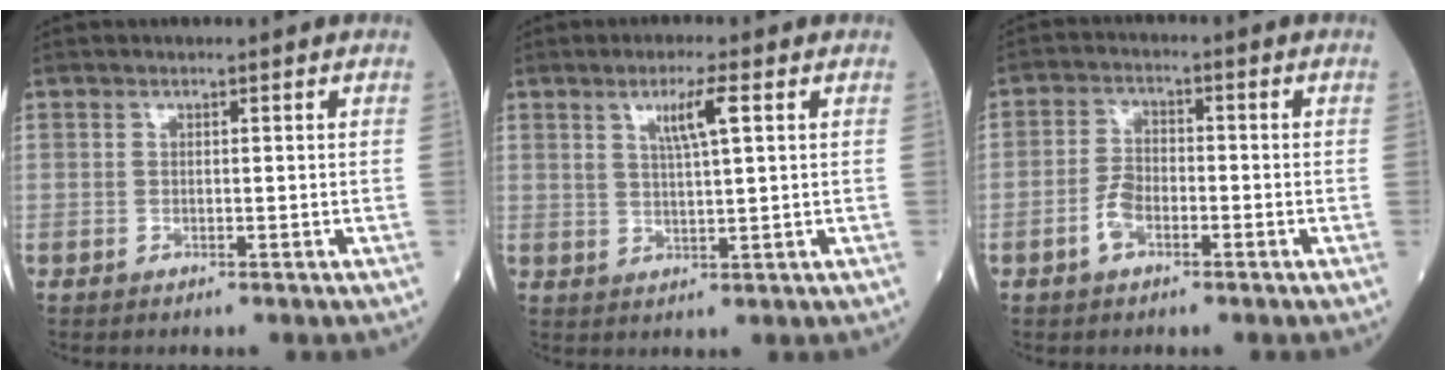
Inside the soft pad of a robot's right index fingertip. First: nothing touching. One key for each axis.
{"total": 4.8, "fx": 2.0, "fy": 0.2, "fz": 4.3, "tx": -0.079, "ty": 0.000, "tz": 0.037}
{"total": 4.2, "fx": -1.9, "fy": 2.3, "fz": 2.9, "tx": -0.062, "ty": 0.007, "tz": -0.040}